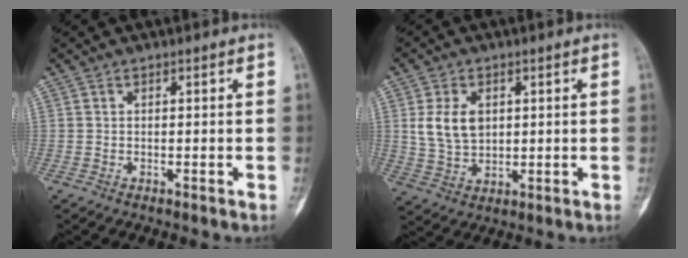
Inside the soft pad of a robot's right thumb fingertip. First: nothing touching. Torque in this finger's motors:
{"motor_torque": [0.27, 0.29, 0.27, -0.14, 0.02]}